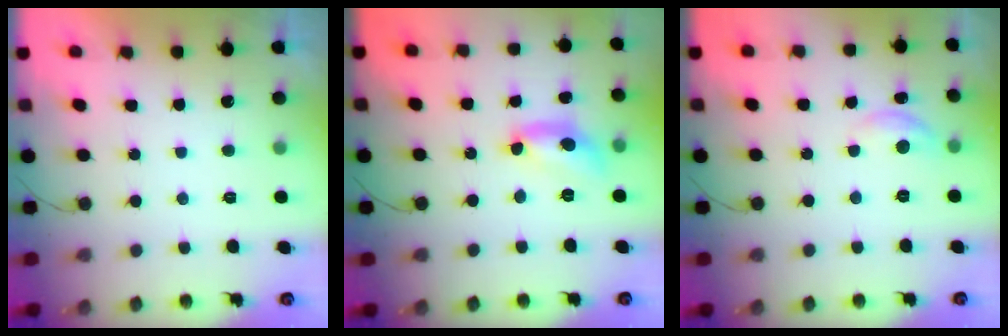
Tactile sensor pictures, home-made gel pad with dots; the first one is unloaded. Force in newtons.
{"total": 12.2, "press": 12.1, "slide": 0.8}
{"total": 6.0, "press": 5.9, "slide": 0.5}